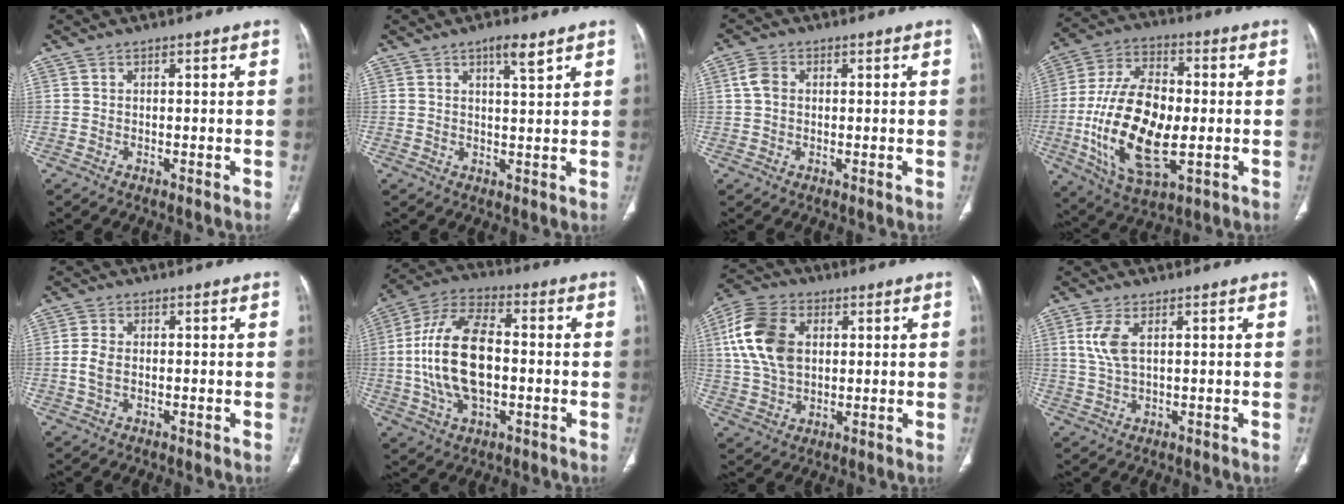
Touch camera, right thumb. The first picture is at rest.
{"total": 3.8, "force": [2.4, 0.6, 2.8], "torque": [-0.047, -0.017, 0.040]}
{"total": 3.4, "force": [0.4, 2.6, 2.2], "torque": [-0.047, 0.010, 0.007]}
{"total": 21.0, "force": [-2.8, 10.8, 17.8], "torque": [-0.340, 0.004, -0.042]}
{"total": 3.3, "force": [-0.3, 2.1, 2.5], "torque": [-0.056, 0.008, -0.007]}
{"total": 17.7, "force": [-0.9, 9.6, 14.8], "torque": [-0.292, 0.024, -0.016]}
{"total": 13.8, "force": [2.9, 9.3, 9.7], "torque": [-0.188, 0.008, 0.053]}
{"total": 5.0, "force": [1.6, 2.1, 4.3], "torque": [-0.108, -0.001, 0.038]}